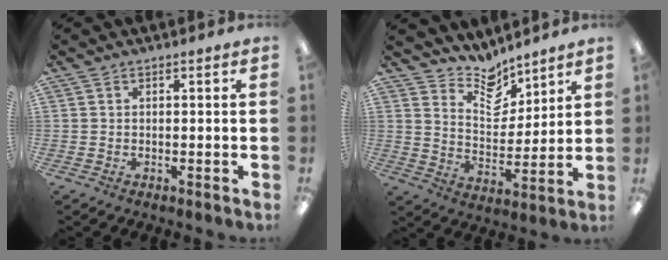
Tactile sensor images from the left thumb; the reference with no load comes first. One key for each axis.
{"total": 9.7, "fx": 8.4, "fy": 4.2, "fz": 2.4, "tx": -0.042, "ty": -0.061, "tz": 0.156}